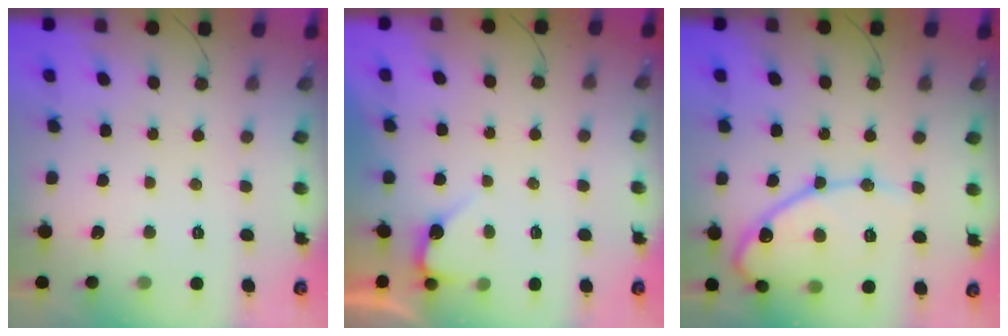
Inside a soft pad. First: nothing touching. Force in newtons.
{"total": 2.8, "press": 2.8, "slide": 0.2}
{"total": 14.5, "press": 14.5, "slide": 0.9}